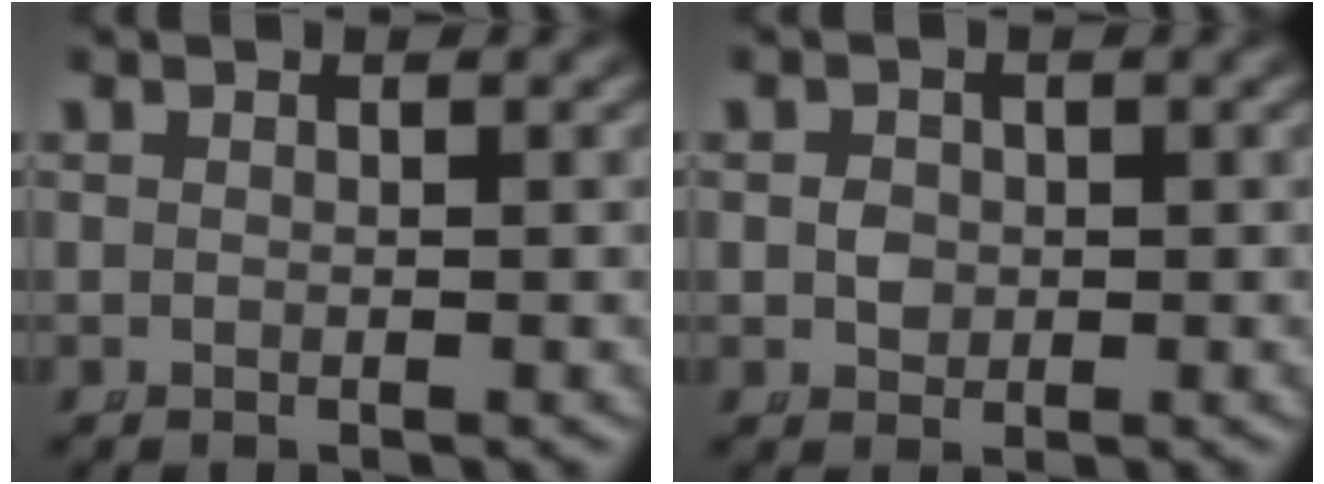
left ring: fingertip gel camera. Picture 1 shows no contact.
{"total": 1.0, "force": [-0.2, 0.8, 0.5], "torque": [-0.009, -0.006, 0.004]}